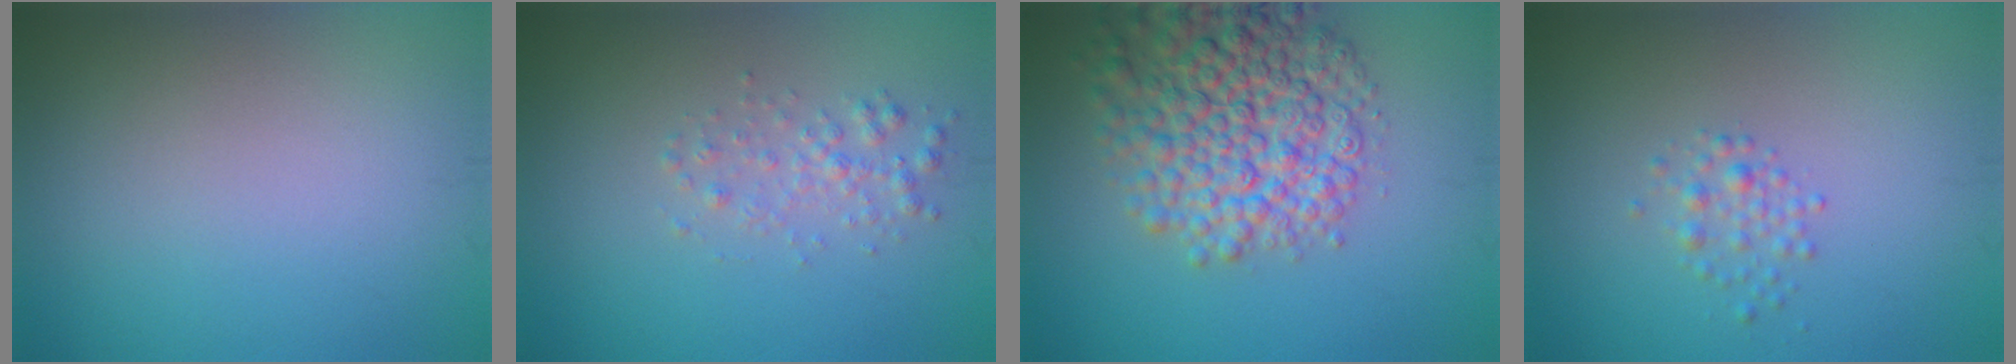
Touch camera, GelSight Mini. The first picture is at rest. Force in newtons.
{"total": 1.7, "press": 1.7, "slide": 0.0}
{"total": 8.1, "press": 8.1, "slide": 0.3}
{"total": 1.4, "press": 1.4, "slide": 0.1}